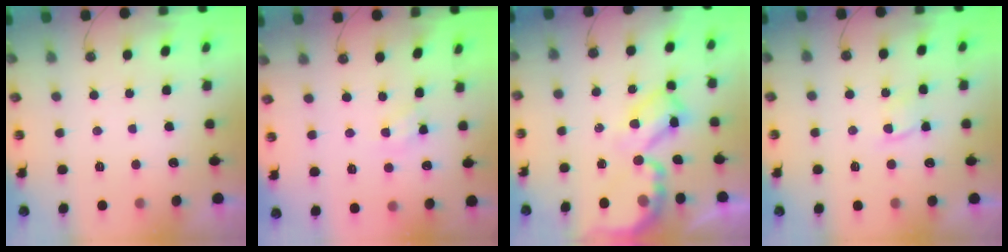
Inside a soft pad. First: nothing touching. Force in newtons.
{"total": 4.1, "press": 4.1, "slide": 0.3}
{"total": 7.7, "press": 7.6, "slide": 0.7}
{"total": 5.0, "press": 4.9, "slide": 0.7}